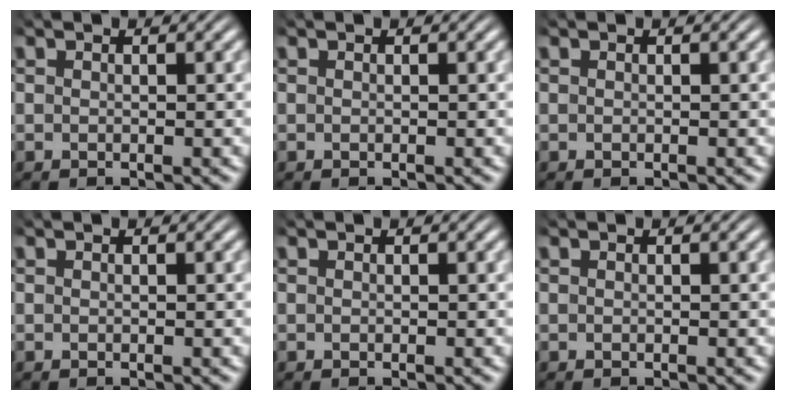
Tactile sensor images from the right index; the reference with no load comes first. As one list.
[{"total": 0.0}, {"total": 0.0}, {"total": 0.0}, {"total": 0.0}, {"total": 0.0}]